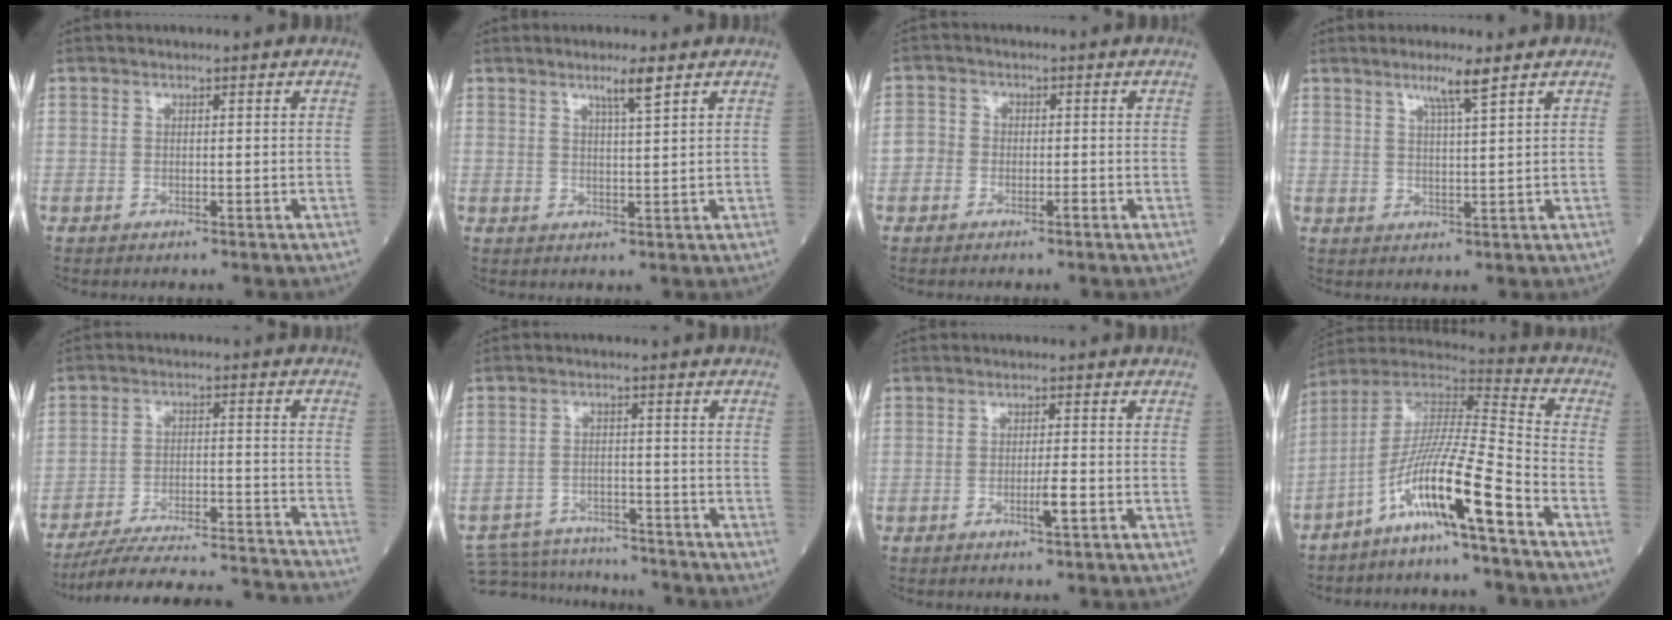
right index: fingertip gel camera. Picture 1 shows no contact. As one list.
[{"total": 3.1, "force": [2.1, -0.4, 2.3], "torque": [-0.045, -0.002, 0.041]}, {"total": 2.5, "force": [-1.2, 2.0, 0.9], "torque": [-0.010, 0.008, -0.027]}, {"total": 4.0, "force": [2.7, -0.6, 2.8], "torque": [-0.056, -0.003, 0.053]}, {"total": 23.0, "force": [-21.9, 0.3, 6.9], "torque": [-0.079, -0.017, -0.301]}, {"total": 10.9, "force": [-10.6, 2.0, 1.4], "torque": [-0.026, 0.010, -0.157]}, {"total": 2.4, "force": [-0.9, 0.0, 2.3], "torque": [-0.041, -0.002, -0.013]}, {"total": 13.6, "force": [-7.6, -0.8, 11.2], "torque": [-0.219, 0.000, -0.142]}]